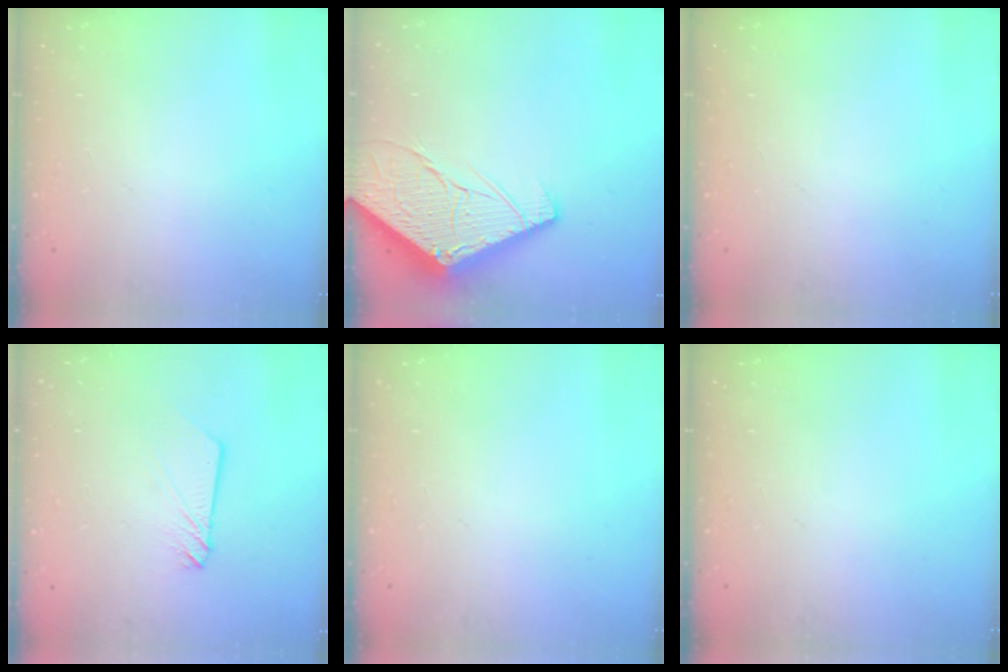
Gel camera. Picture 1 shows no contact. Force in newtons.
{"total": 15.4, "press": 15.3, "slide": 1.6}
{"total": 0.0}
{"total": 3.0, "press": 3.0, "slide": 0.2}
{"total": 0.0}
{"total": 0.0}